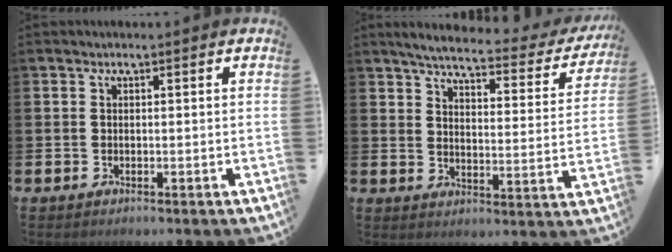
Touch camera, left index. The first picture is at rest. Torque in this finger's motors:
{"motor_torque": [1.07, -1.06, 0.19, 0.07]}